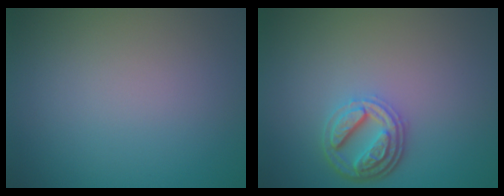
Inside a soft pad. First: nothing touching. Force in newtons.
{"total": 4.1, "press": 3.2, "slide": 2.5}